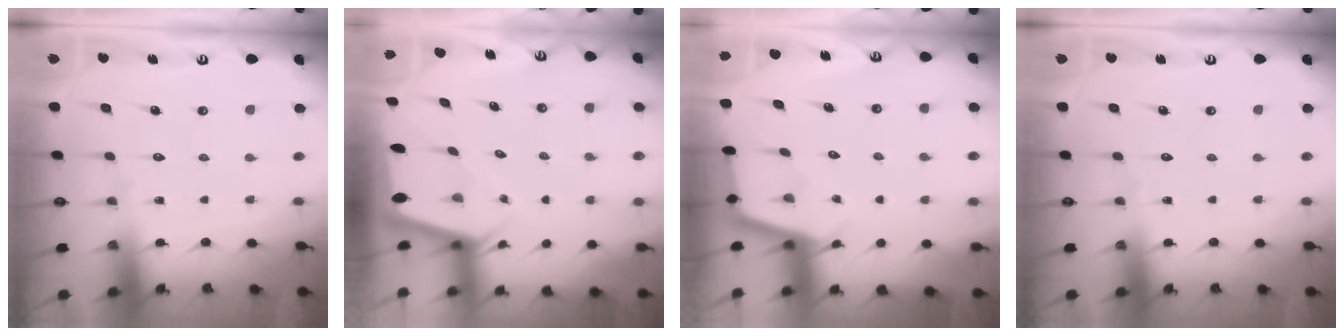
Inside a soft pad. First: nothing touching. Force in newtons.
{"total": 1.9, "press": 1.9, "slide": 0.1}
{"total": 2.9, "press": 2.9, "slide": 0.3}
{"total": 0.0}